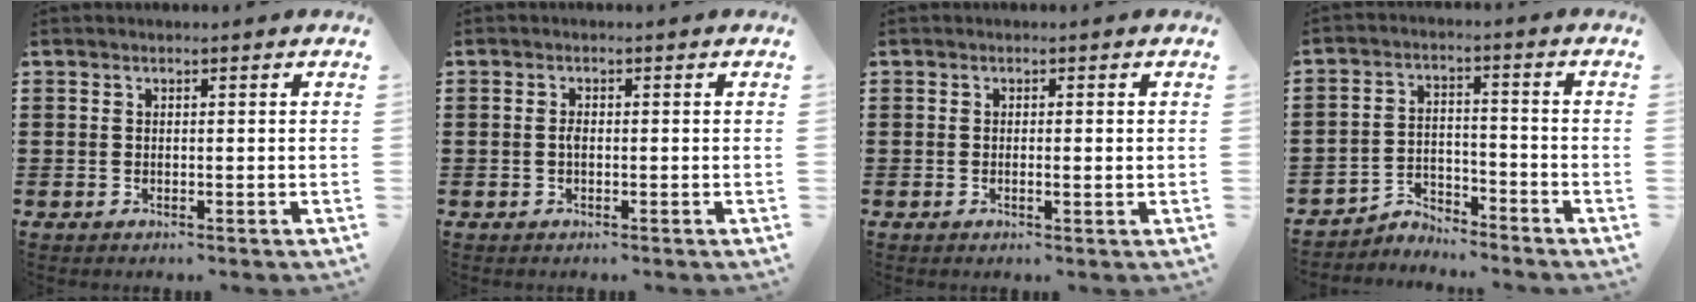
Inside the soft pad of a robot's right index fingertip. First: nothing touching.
{"total": 1.2, "force": [-0.2, 0.5, 1.1], "torque": [-0.022, -0.001, -0.004]}
{"total": 1.0, "force": [-0.1, 0.1, 1.0], "torque": [-0.016, -0.003, -0.002]}
{"total": 3.9, "force": [-3.8, 1.0, 0.2], "torque": [-0.011, 0.007, -0.081]}